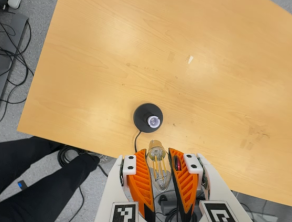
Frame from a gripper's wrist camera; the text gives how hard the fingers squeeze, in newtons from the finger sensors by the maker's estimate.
{"total": 20.9, "left": 23.3, "right": 18.4}